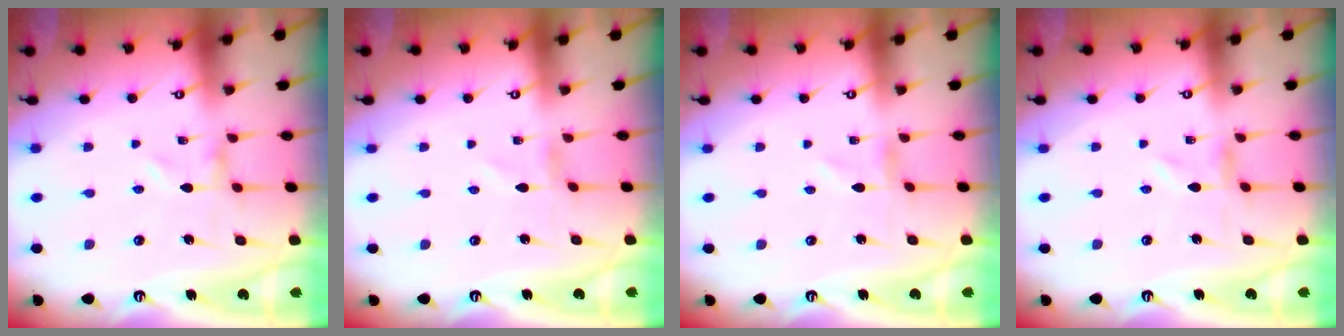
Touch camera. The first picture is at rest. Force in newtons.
{"total": 0.8, "press": 0.8, "slide": 0.1}
{"total": 1.0, "press": 1.0, "slide": 0.1}
{"total": 0.0}